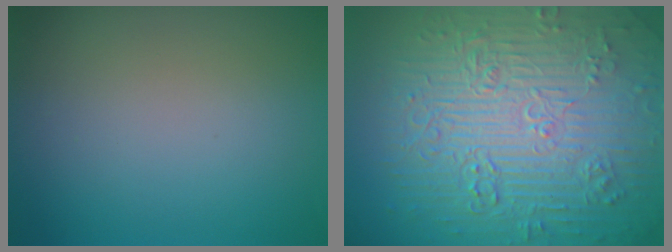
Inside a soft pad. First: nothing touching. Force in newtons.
{"total": 11.7, "press": 7.7, "slide": 8.8}